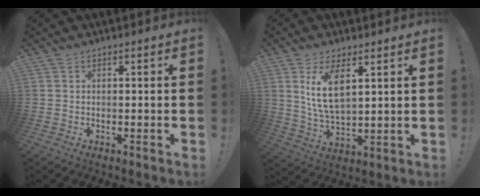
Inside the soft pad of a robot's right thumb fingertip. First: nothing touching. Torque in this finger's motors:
{"motor_torque": [-0.19, 0.88, 0.31, 0.01, 0.22]}